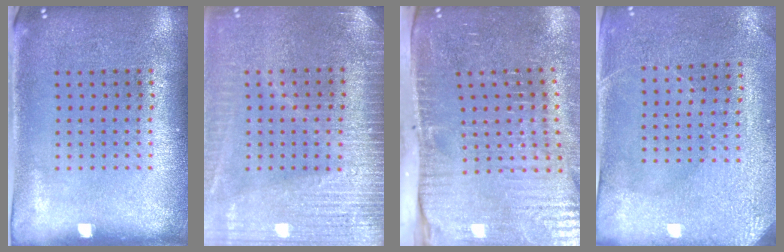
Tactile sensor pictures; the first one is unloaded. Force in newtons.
{"total": 3.5, "press": 3.1, "slide": 1.6}
{"total": 4.8, "press": 4.1, "slide": 2.4}
{"total": 2.9, "press": 2.7, "slide": 1.0}